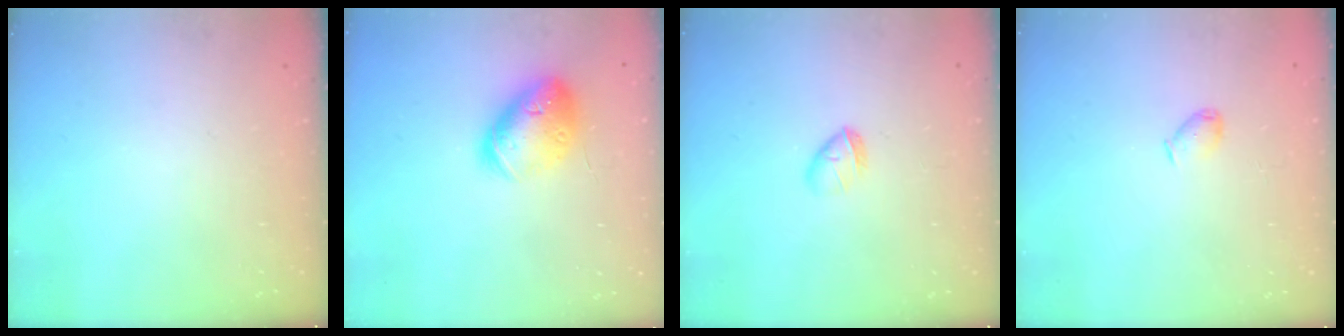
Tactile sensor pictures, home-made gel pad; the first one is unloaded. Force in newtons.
{"total": 17.1, "press": 16.9, "slide": 2.7}
{"total": 4.0, "press": 3.8, "slide": 1.0}
{"total": 3.9, "press": 3.8, "slide": 0.7}